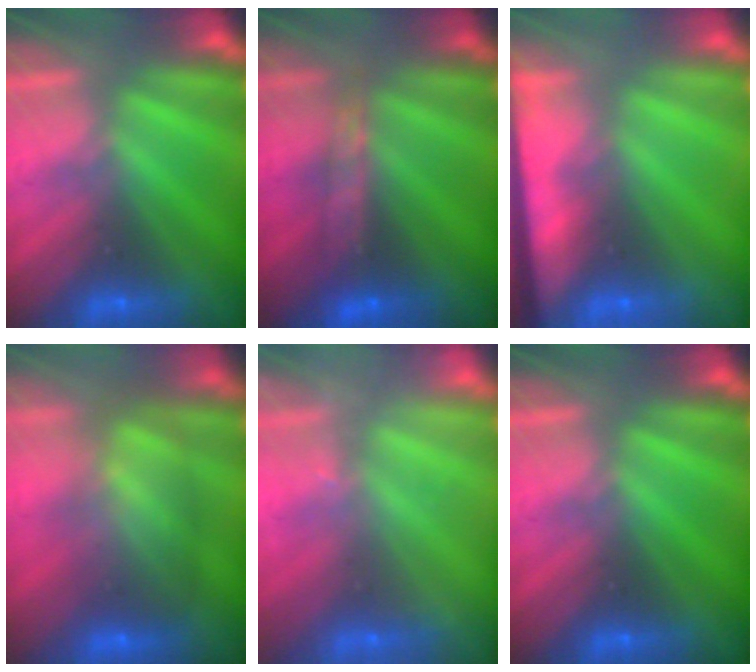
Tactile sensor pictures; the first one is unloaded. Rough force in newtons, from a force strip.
{"total": 6.8}
{"total": 10.0}
{"total": 6.5}
{"total": 2.2}
{"total": 0.0}